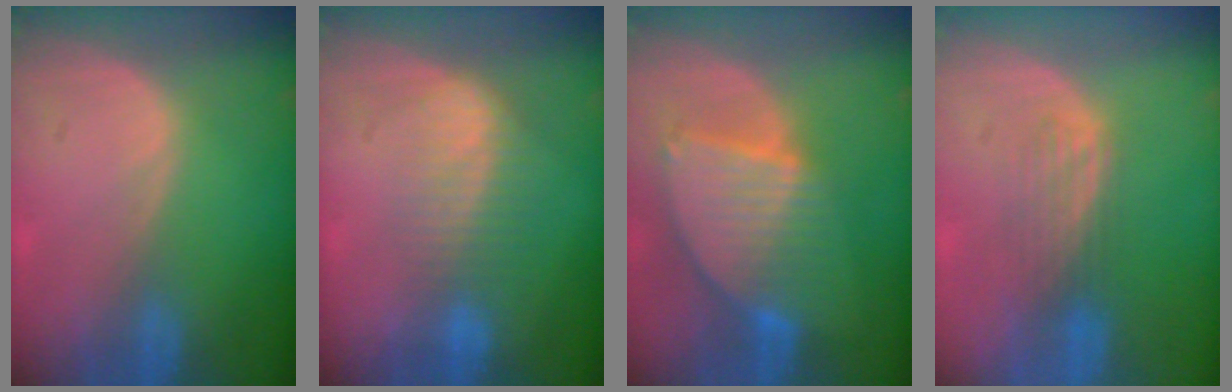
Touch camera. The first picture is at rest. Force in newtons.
{"total": 7.3, "press": 6.2, "slide": 3.8}
{"total": 8.7, "press": 7.5, "slide": 4.4}
{"total": 3.5, "press": 3.2, "slide": 1.5}